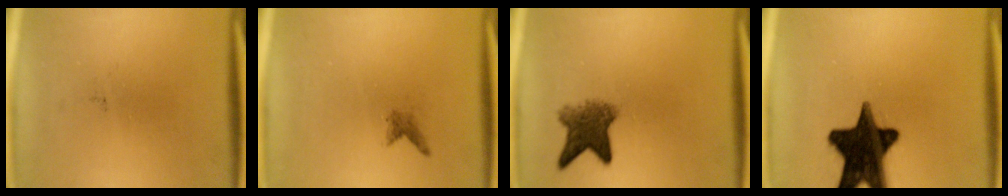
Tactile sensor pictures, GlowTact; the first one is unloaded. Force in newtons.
{"total": 1.0}
{"total": 6.0}
{"total": 19.0}